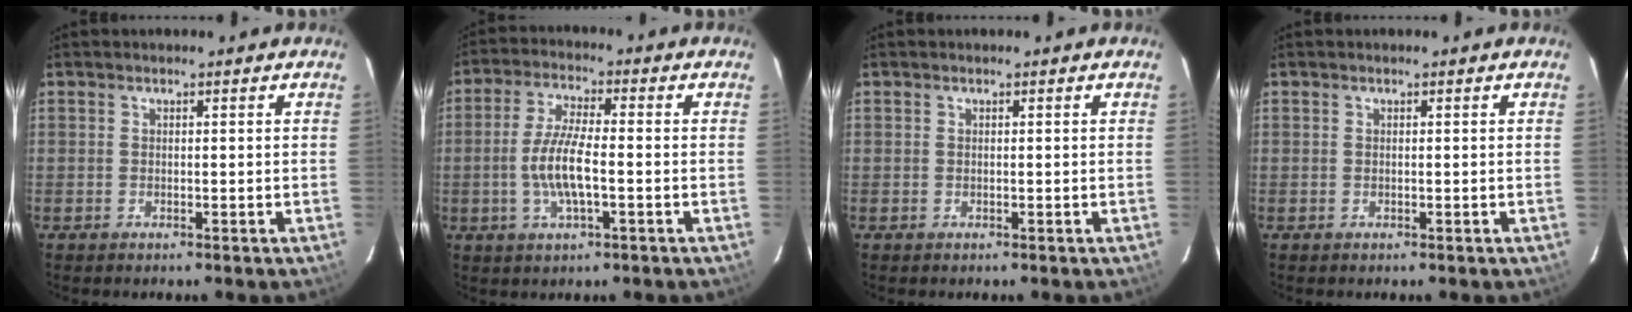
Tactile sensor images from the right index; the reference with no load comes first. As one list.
[{"total": 7.9, "force": [-1.8, 2.0, 7.5], "torque": [-0.150, -0.001, -0.036]}, {"total": 0.0}, {"total": 0.0}]